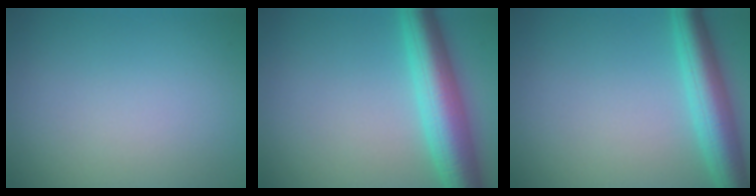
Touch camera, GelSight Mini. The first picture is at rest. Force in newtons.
{"total": 6.7, "press": 6.7, "slide": 0.1}
{"total": 5.2, "press": 5.2, "slide": 0.2}